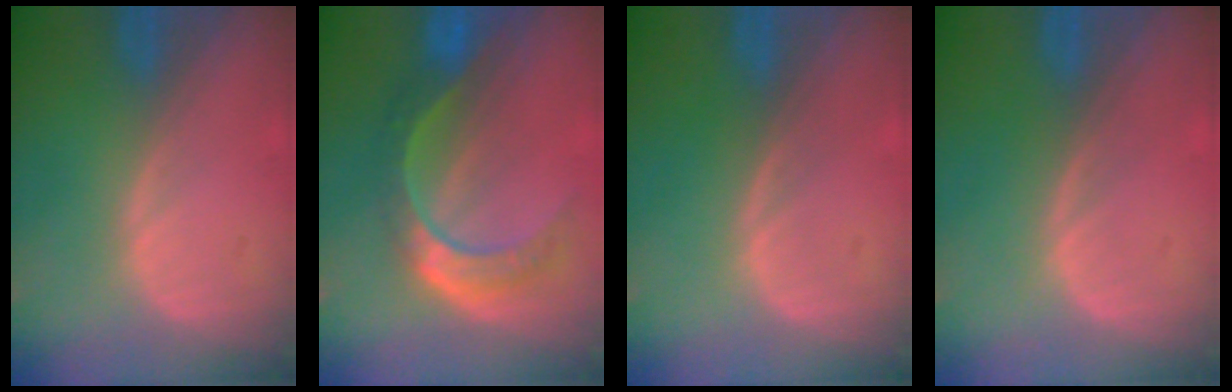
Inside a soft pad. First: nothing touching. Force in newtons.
{"total": 8.7, "press": 7.3, "slide": 4.7}
{"total": 0.0}
{"total": 0.0}